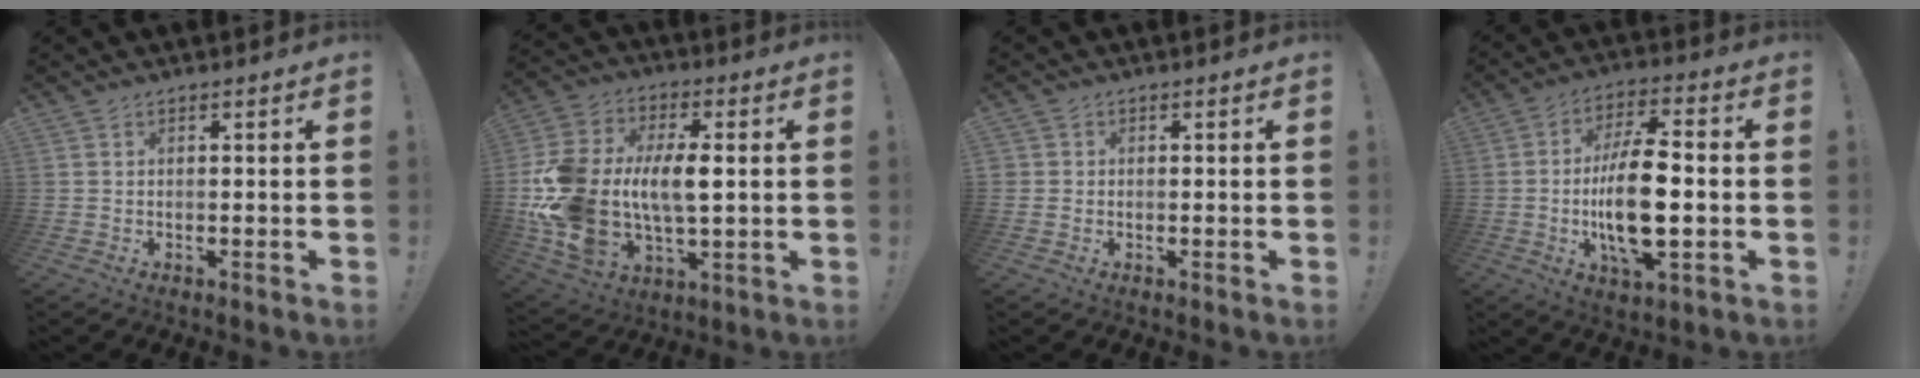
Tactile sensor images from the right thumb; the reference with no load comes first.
{"total": 19.3, "force": [1.7, 12.7, 14.4], "torque": [-0.296, -0.015, 0.033]}
{"total": 1.2, "force": [0.1, 1.2, 0.3], "torque": [0.004, -0.002, 0.001]}
{"total": 17.1, "force": [-2.2, 6.7, 15.6], "torque": [-0.293, -0.003, -0.041]}